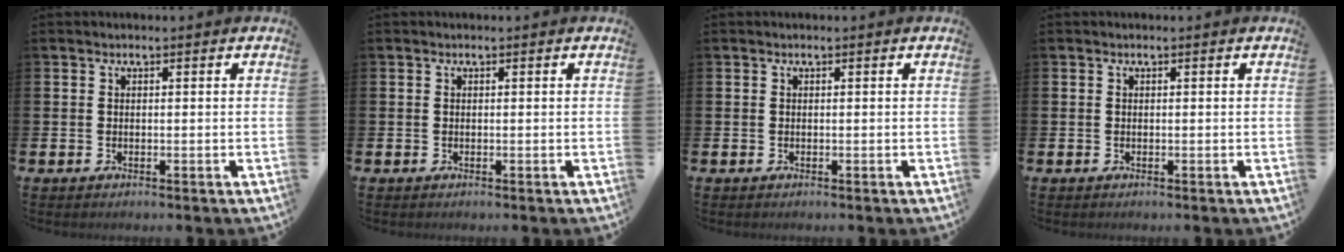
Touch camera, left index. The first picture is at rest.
{"total": 0.0}
{"total": 0.0}
{"total": 0.0}